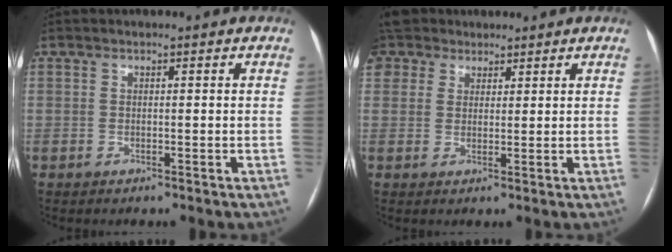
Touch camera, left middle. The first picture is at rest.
{"total": 8.7, "force": [5.6, 6.3, 2.0], "torque": [-0.063, 0.034, 0.111]}